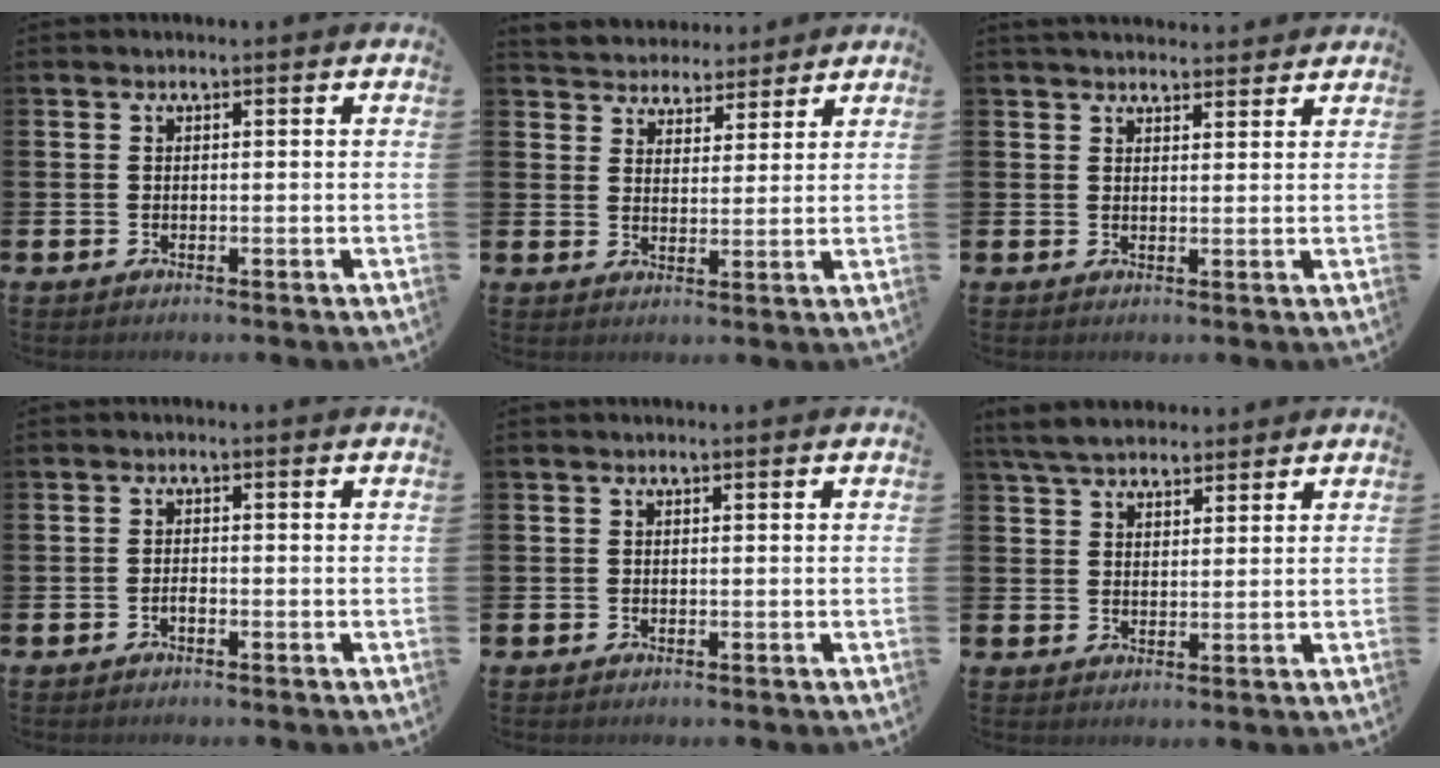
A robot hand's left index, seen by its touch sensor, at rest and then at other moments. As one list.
[{"total": 4.3, "force": [4.0, 1.4, -0.8], "torque": [-0.011, -0.024, 0.071]}, {"total": 3.0, "force": [2.9, 0.7, 0.3], "torque": [-0.003, -0.014, 0.052]}, {"total": 0.9, "force": [-0.6, 0.3, 0.6], "torque": [-0.020, 0.000, -0.009]}, {"total": 0.0}, {"total": 5.3, "force": [4.9, 1.6, 1.3], "torque": [-0.039, -0.013, 0.090]}]